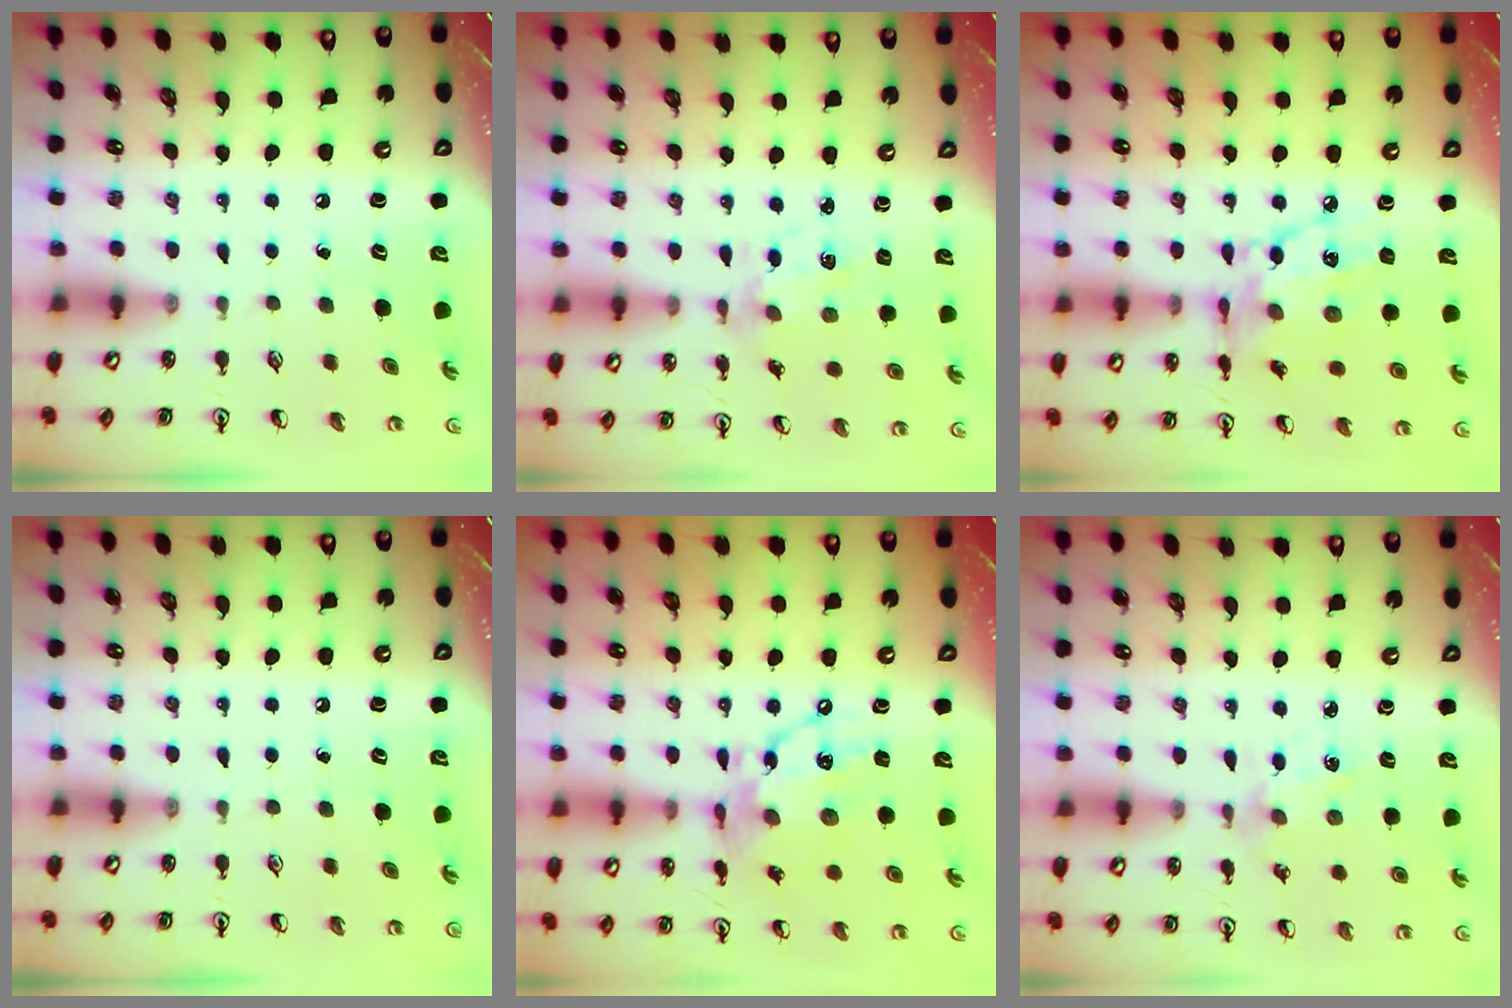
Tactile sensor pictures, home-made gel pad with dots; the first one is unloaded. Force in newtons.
{"total": 2.9, "press": 2.9, "slide": 0.2}
{"total": 13.2, "press": 13.1, "slide": 0.6}
{"total": 0.0}
{"total": 14.0, "press": 13.9, "slide": 1.6}
{"total": 2.5, "press": 2.5, "slide": 0.5}